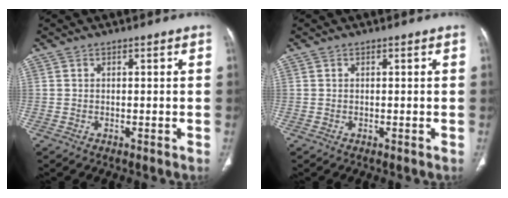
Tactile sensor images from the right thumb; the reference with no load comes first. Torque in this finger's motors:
{"motor_torque": [-0.36, 0.38, -0.23, 0.23, 0.01]}